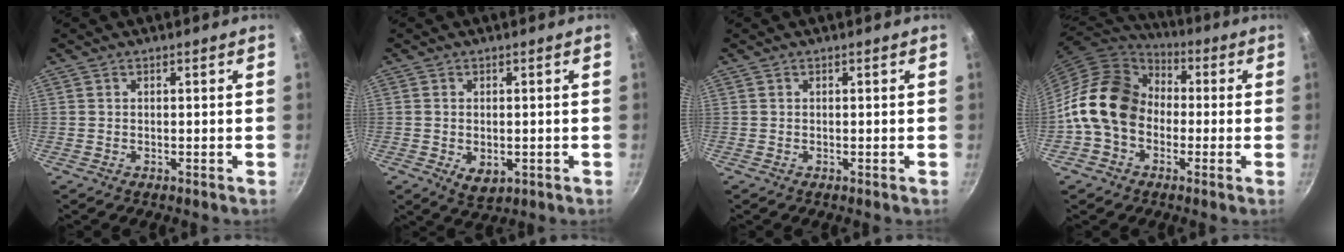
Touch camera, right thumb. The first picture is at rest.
{"total": 4.6, "force": [-0.9, 2.9, 3.4], "torque": [-0.049, -0.012, -0.008]}
{"total": 0.0}
{"total": 15.5, "force": [-1.3, 12.1, 9.5], "torque": [-0.133, 0.039, -0.041]}